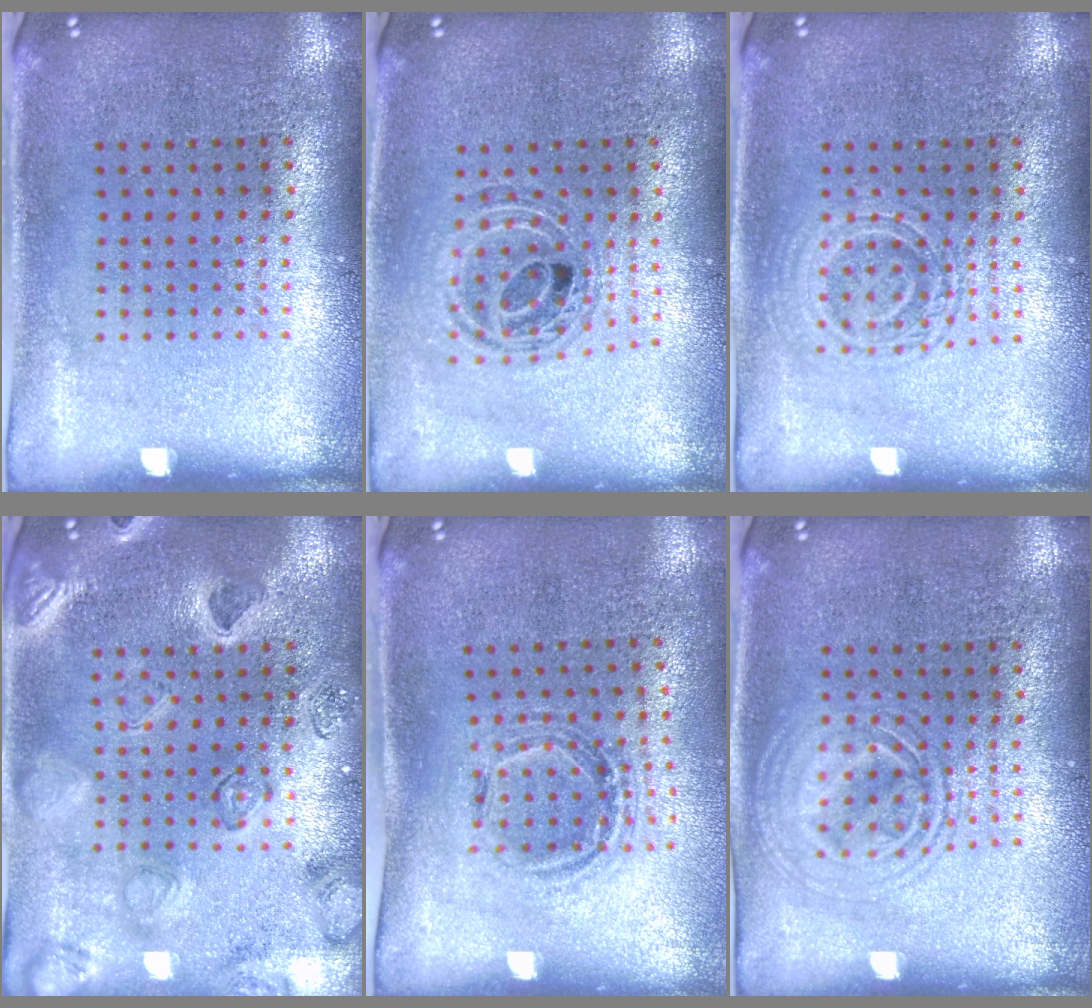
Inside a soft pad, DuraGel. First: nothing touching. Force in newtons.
{"total": 0.9, "press": 0.9, "slide": 0.2}
{"total": 2.5, "press": 2.5, "slide": 0.5}
{"total": 2.5, "press": 2.4, "slide": 0.7}
{"total": 1.0, "press": 1.0, "slide": 0.1}
{"total": 2.8, "press": 2.7, "slide": 0.4}